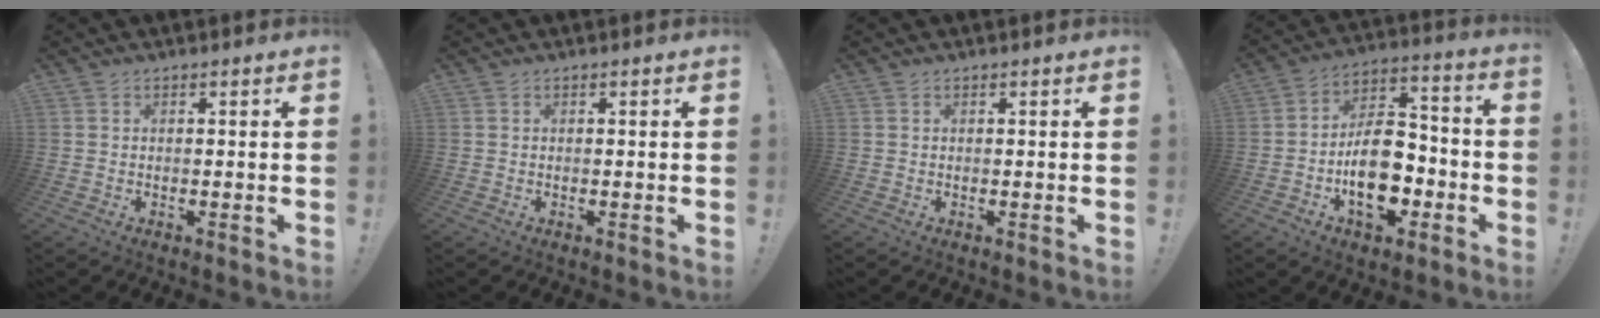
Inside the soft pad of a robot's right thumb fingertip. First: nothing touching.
{"total": 0.0}
{"total": 0.0}
{"total": 17.4, "force": [-5.9, 10.5, 12.5], "torque": [-0.205, 0.043, -0.089]}